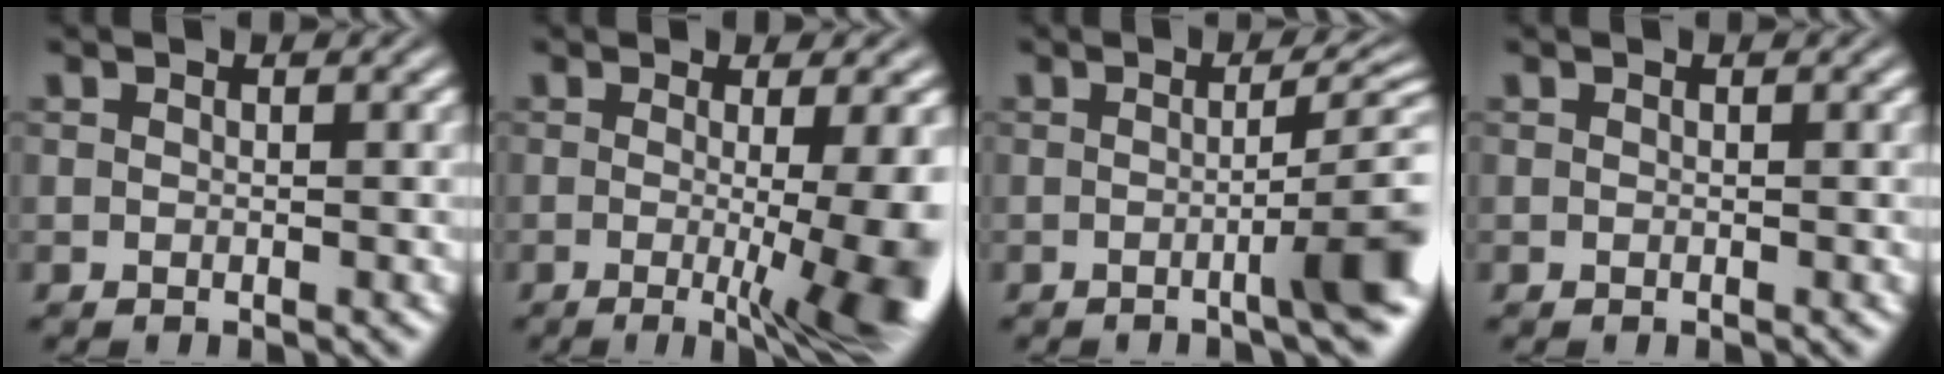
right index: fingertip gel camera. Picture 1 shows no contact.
{"total": 7.6, "force": [-2.2, 1.2, 7.2], "torque": [-0.093, -0.016, -0.032]}
{"total": 4.8, "force": [-0.9, 0.4, 4.7], "torque": [-0.051, 0.009, -0.019]}
{"total": 0.0}